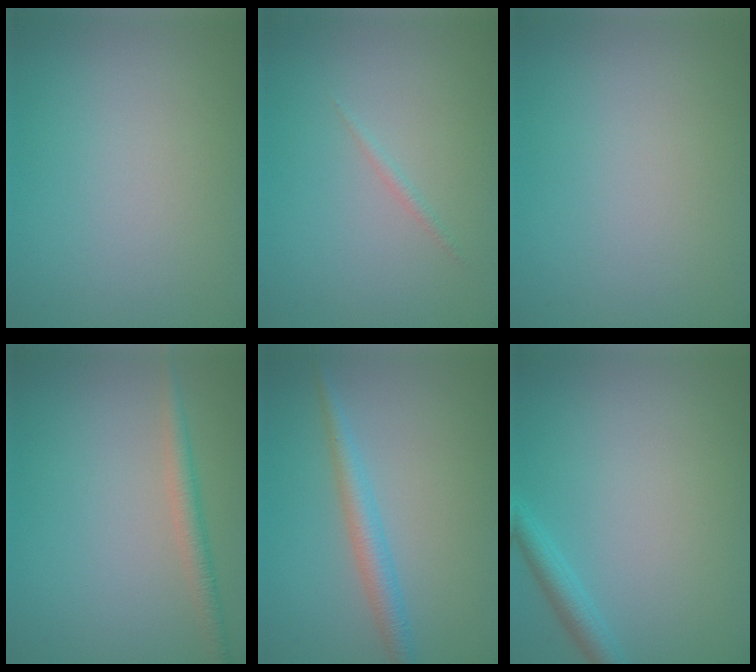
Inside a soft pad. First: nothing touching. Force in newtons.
{"total": 0.6, "press": 0.6, "slide": 0.0}
{"total": 0.0}
{"total": 2.1, "press": 2.1, "slide": 0.0}
{"total": 2.6, "press": 2.6, "slide": 0.1}
{"total": 1.9, "press": 1.9, "slide": 0.2}